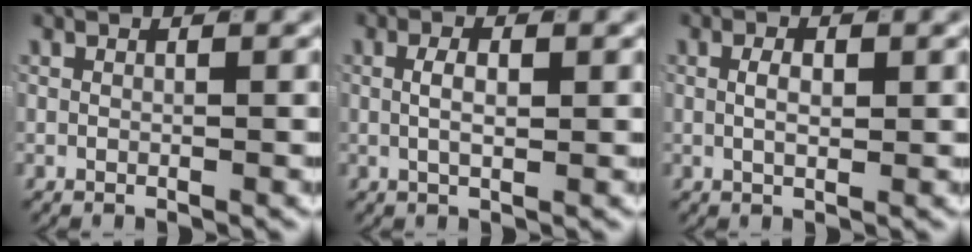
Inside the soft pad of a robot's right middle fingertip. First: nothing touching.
{"total": 2.0, "force": [0.1, 0.5, 2.0], "torque": [-0.029, -0.003, 0.001]}
{"total": 1.8, "force": [0.1, 0.6, 1.6], "torque": [-0.023, -0.004, 0.003]}